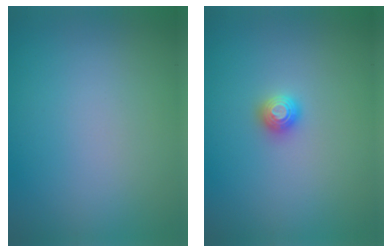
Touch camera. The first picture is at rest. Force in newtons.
{"total": 1.1, "press": 1.1, "slide": 0.1}